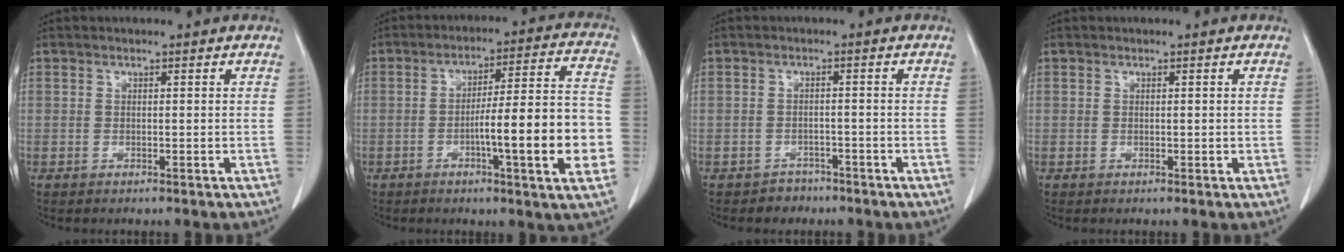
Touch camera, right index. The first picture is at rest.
{"total": 15.4, "force": [-3.8, 1.0, 14.9], "torque": [-0.203, 0.015, -0.056]}
{"total": 2.4, "force": [-1.8, 1.6, -0.3], "torque": [-0.002, 0.008, -0.027]}
{"total": 0.6, "force": [0.1, 0.4, 0.4], "torque": [-0.004, 0.000, 0.004]}